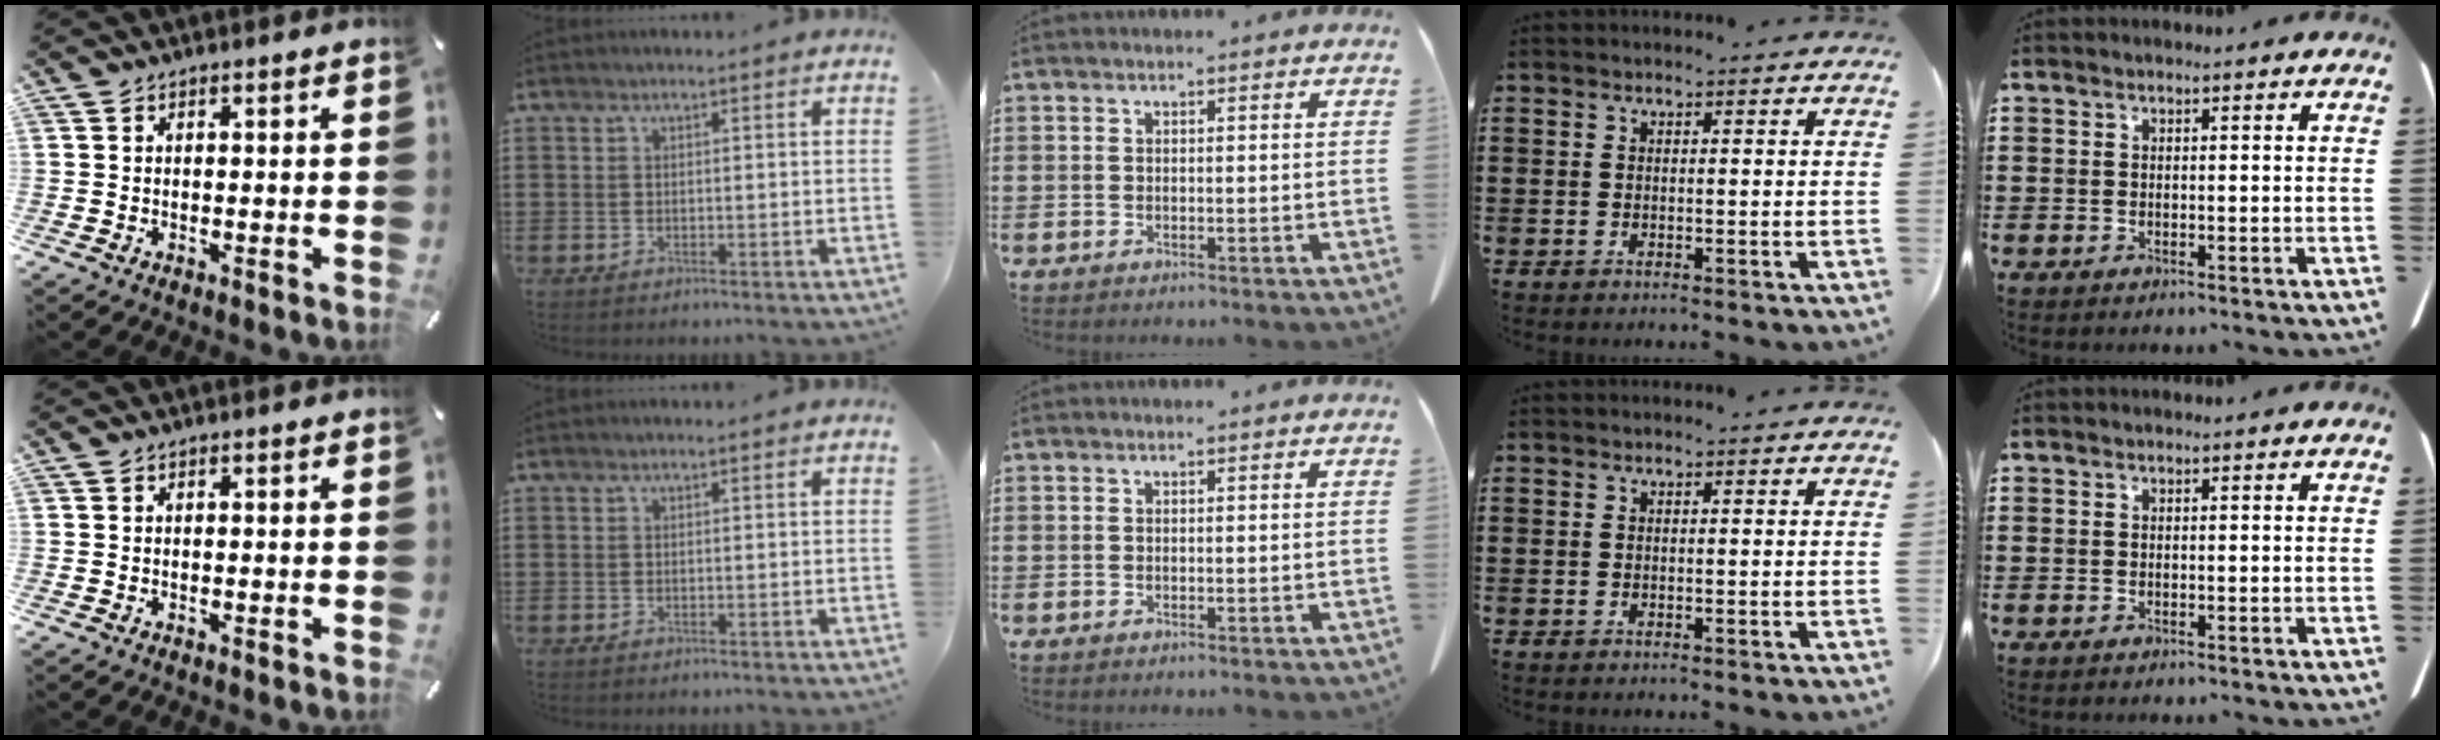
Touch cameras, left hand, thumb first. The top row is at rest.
{}